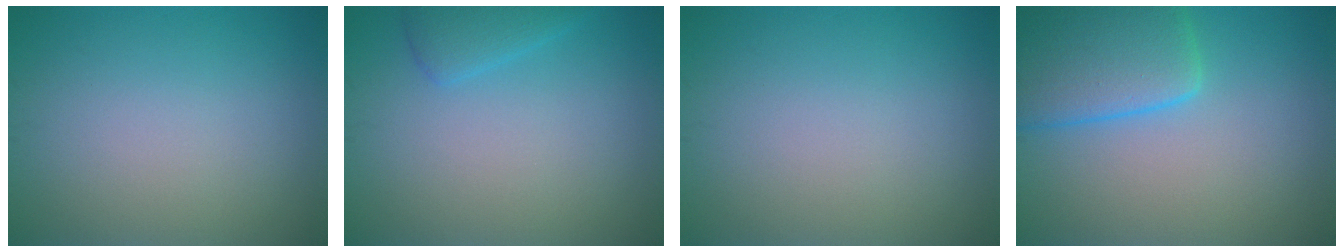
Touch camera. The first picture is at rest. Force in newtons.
{"total": 2.0, "press": 2.0, "slide": 0.2}
{"total": 0.0}
{"total": 7.1, "press": 7.1, "slide": 0.4}